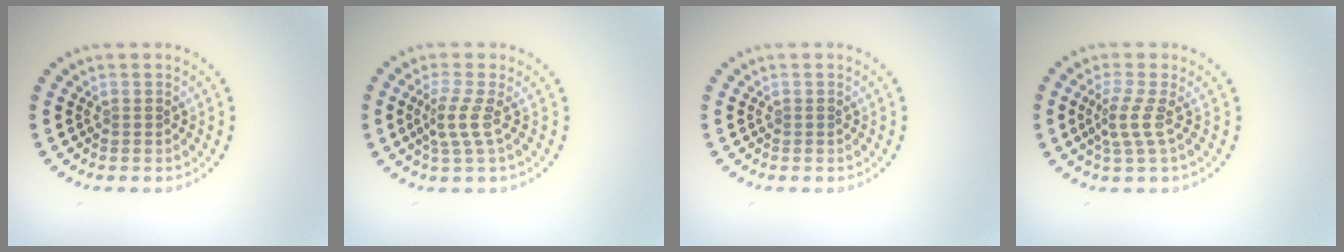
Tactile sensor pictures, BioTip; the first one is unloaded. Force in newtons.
{"total": 2.3, "press": 1.5, "slide": 1.7}
{"total": 0.0}
{"total": 2.4, "press": 1.6, "slide": 1.7}